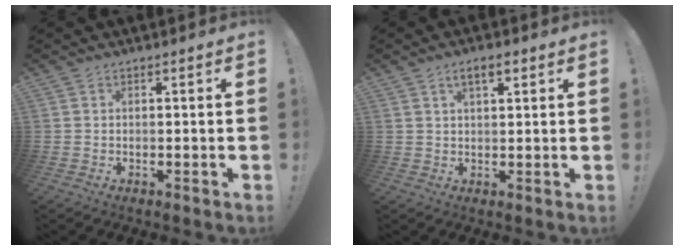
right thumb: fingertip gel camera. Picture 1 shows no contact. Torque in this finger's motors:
{"motor_torque": [-0.31, 0.33, 0.64, -0.05, -0.01]}